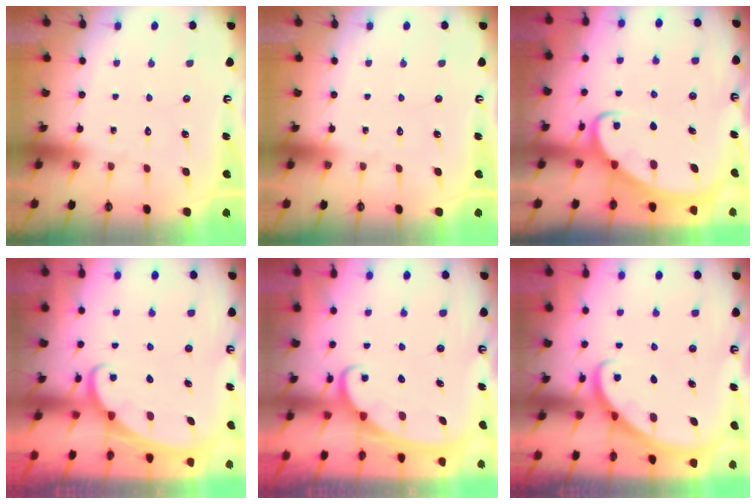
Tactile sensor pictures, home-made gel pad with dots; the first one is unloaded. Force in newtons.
{"total": 0.0}
{"total": 3.4, "press": 3.4, "slide": 0.5}
{"total": 1.7, "press": 1.7, "slide": 0.1}
{"total": 2.6, "press": 2.6, "slide": 0.3}
{"total": 2.8, "press": 2.8, "slide": 0.2}